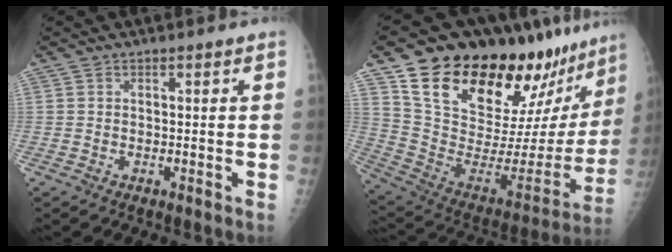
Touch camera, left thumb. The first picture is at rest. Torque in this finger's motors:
{"motor_torque": [3.38, 1.63, 1.46, -1.31, 0.42]}